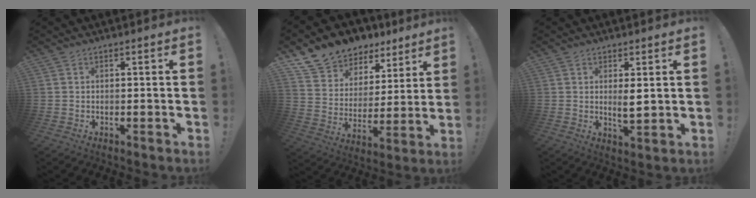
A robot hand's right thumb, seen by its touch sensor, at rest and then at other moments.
{"total": 11.1, "force": [8.4, 7.0, 2.0], "torque": [-0.041, -0.070, 0.162]}
{"total": 4.2, "force": [1.2, 1.1, 3.9], "torque": [-0.055, -0.015, 0.017]}